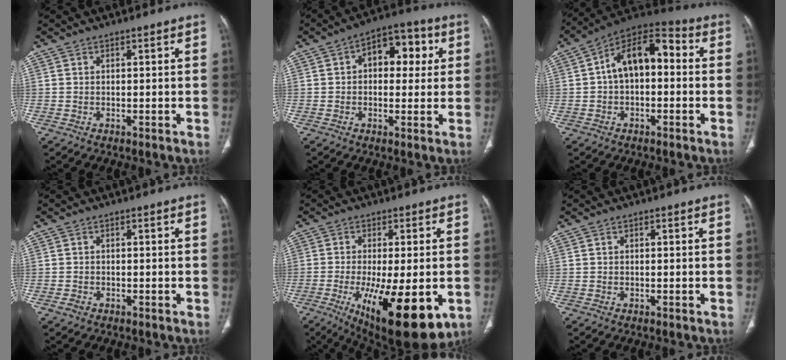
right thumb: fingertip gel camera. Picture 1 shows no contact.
{"total": 10.7, "force": [2.4, 6.7, 8.0], "torque": [-0.070, 0.021, 0.028]}
{"total": 13.5, "force": [1.0, 8.0, 10.8], "torque": [-0.147, 0.047, 0.000]}
{"total": 1.2, "force": [-0.8, 0.8, 0.4], "torque": [-0.009, 0.005, -0.015]}
{"total": 19.3, "force": [-6.4, 6.5, 17.0], "torque": [-0.246, -0.024, -0.079]}
{"total": 0.0}